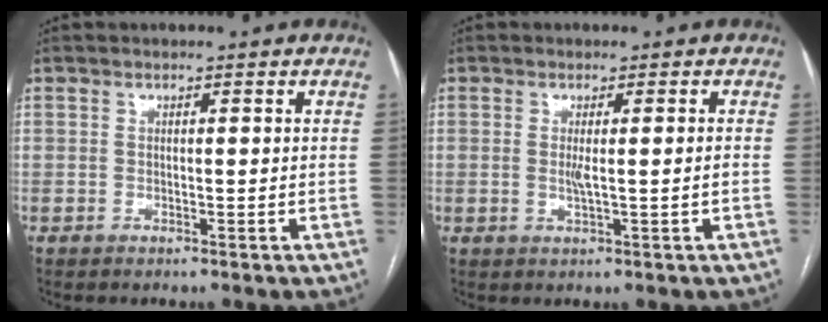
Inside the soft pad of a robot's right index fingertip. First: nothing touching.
{"total": 2.3, "force": [-0.3, 0.0, 2.3], "torque": [-0.045, -0.004, -0.003]}